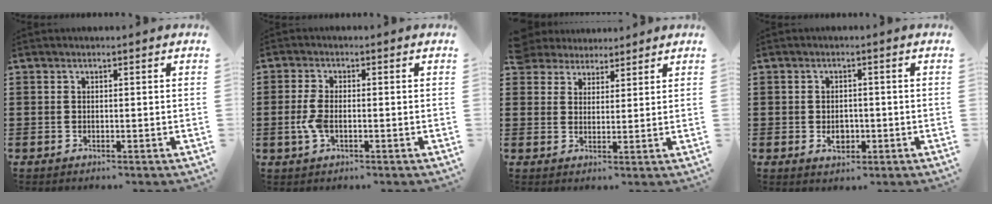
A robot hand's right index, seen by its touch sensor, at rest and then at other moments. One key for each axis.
{"total": 3.8, "fx": -0.8, "fy": 1.9, "fz": 3.2, "tx": -0.088, "ty": -0.007, "tz": -0.022}
{"total": 3.8, "fx": 3.3, "fy": 1.8, "fz": -0.2, "tx": -0.013, "ty": 0.003, "tz": 0.067}
{"total": 3.0, "fx": -0.7, "fy": 1.9, "fz": 2.1, "tx": -0.034, "ty": -0.001, "tz": -0.015}